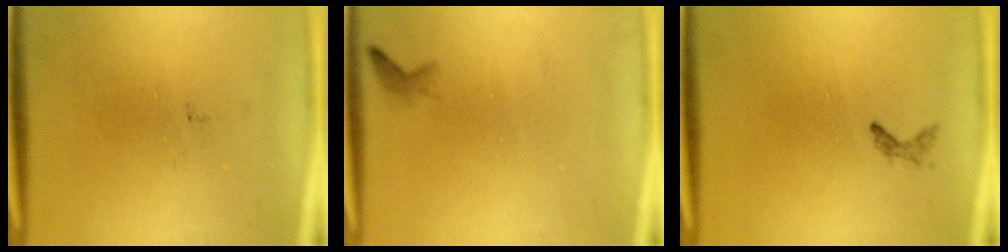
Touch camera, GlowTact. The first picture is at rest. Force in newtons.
{"total": 0.7}
{"total": 0.7}